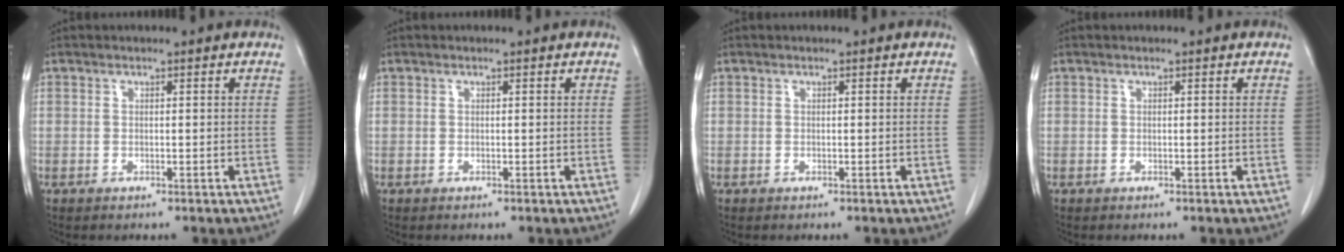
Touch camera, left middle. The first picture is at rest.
{"total": 0.0}
{"total": 0.0}
{"total": 0.0}